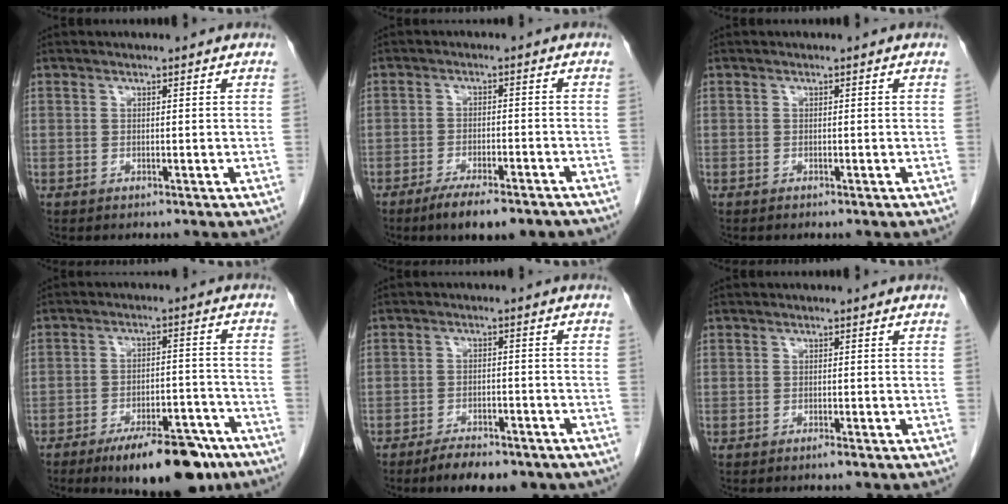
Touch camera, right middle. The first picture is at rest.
{"total": 8.8, "force": [-6.9, 1.9, 5.2], "torque": [-0.071, -0.010, -0.102]}
{"total": 0.5, "force": [-0.5, 0.1, 0.3], "torque": [-0.011, -0.002, -0.006]}
{"total": 14.3, "force": [-10.6, 4.3, 8.6], "torque": [-0.093, 0.014, -0.159]}
{"total": 8.1, "force": [-6.4, 2.8, 4.2], "torque": [-0.057, 0.001, -0.089]}
{"total": 0.7, "force": [-0.5, 0.0, 0.4], "torque": [-0.007, -0.001, -0.008]}